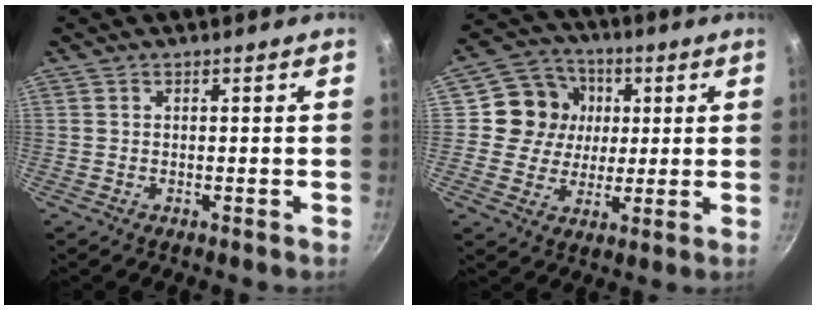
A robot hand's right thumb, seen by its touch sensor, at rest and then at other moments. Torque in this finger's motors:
{"motor_torque": [-0.26, 0.56, -0.25, 0.08, 0.04]}